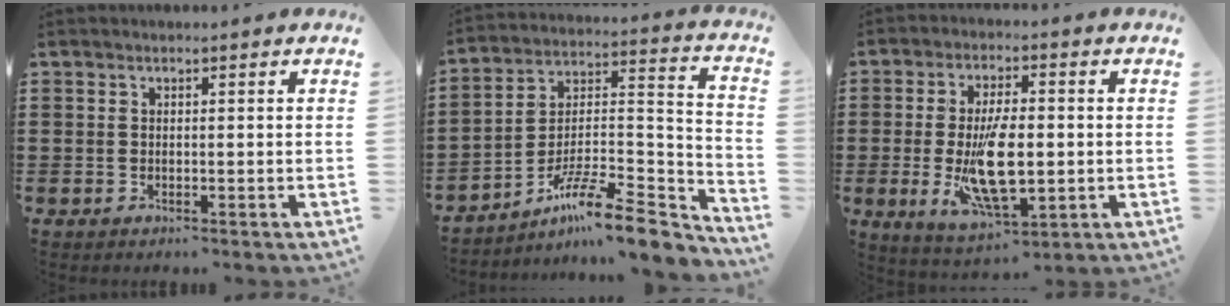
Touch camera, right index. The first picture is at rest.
{"total": 12.1, "force": [-9.5, 2.0, 7.2], "torque": [-0.110, 0.022, -0.178]}
{"total": 11.5, "force": [-1.4, 4.6, 10.4], "torque": [-0.207, -0.017, -0.023]}